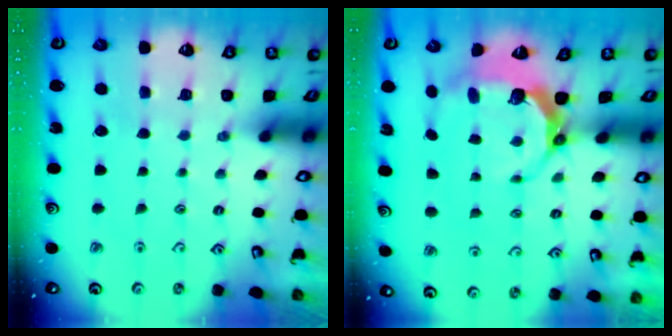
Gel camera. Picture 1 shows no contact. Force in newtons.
{"total": 6.9, "press": 5.5, "slide": 4.2}